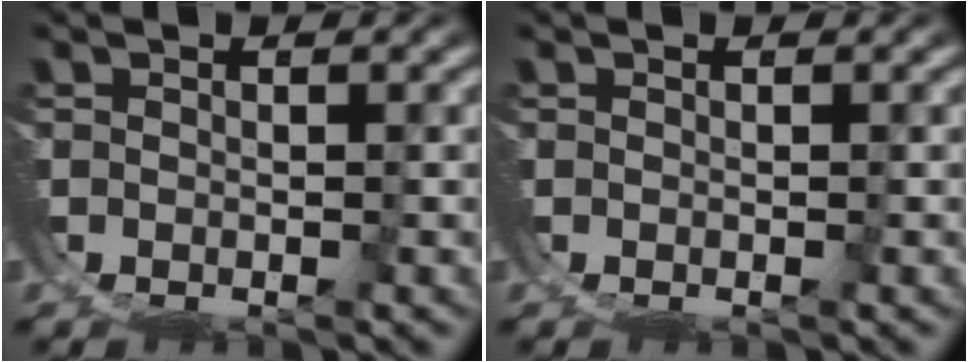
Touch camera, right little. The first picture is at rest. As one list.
[{"total": 0.0}]